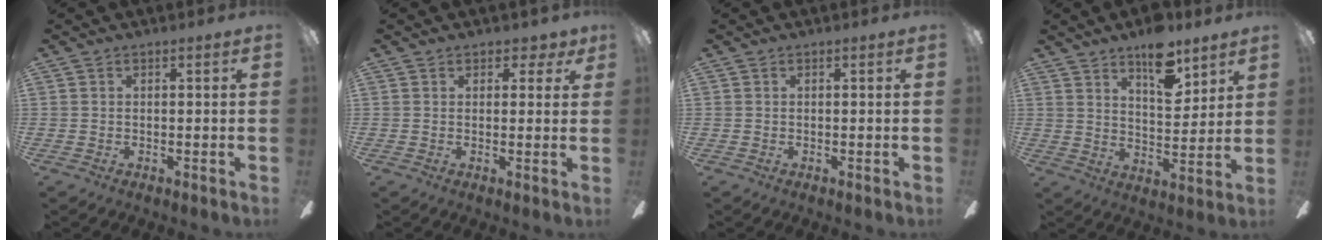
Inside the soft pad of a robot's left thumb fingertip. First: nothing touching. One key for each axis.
{"total": 2.7, "fx": 1.8, "fy": 1.7, "fz": 1.2, "tx": -0.002, "ty": -0.004, "tz": 0.028}
{"total": 0.0}
{"total": 11.7, "fx": 8.2, "fy": 4.9, "fz": 6.8, "tx": -0.097, "ty": -0.039, "tz": 0.141}